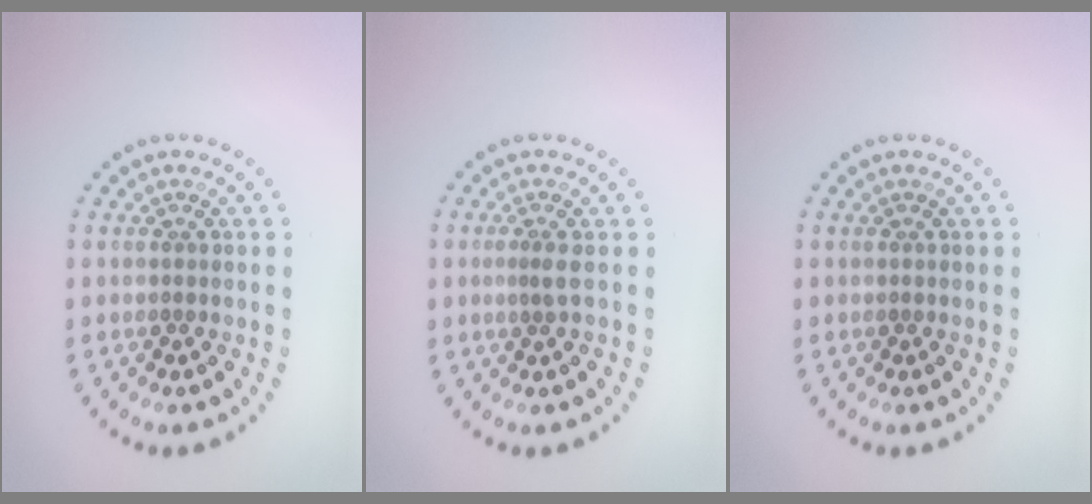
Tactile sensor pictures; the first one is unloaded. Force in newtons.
{"total": 1.0, "press": 0.6, "slide": 0.8}
{"total": 0.0}